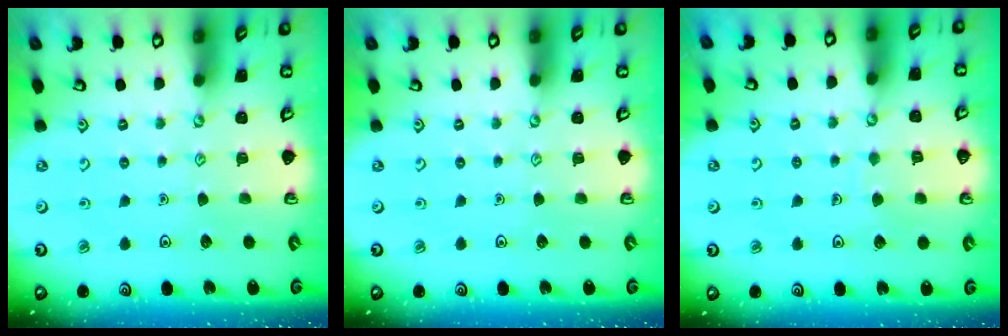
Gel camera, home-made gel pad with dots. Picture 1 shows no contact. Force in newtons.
{"total": 0.0}
{"total": 3.9, "press": 3.9, "slide": 0.4}